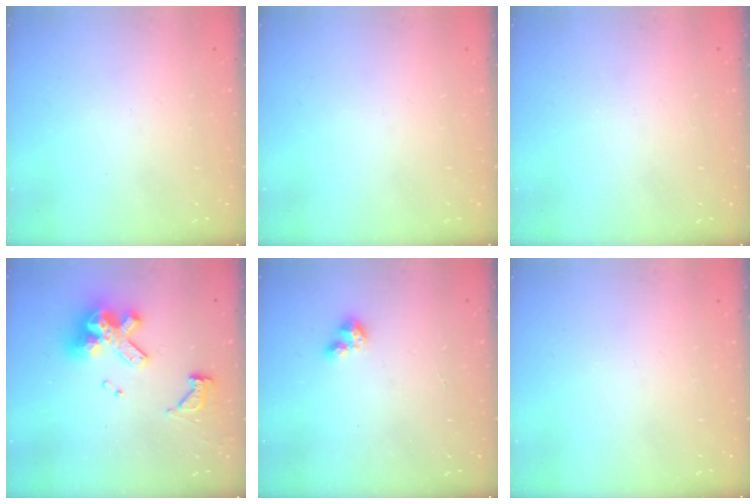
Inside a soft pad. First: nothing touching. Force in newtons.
{"total": 0.0}
{"total": 0.0}
{"total": 13.5, "press": 13.4, "slide": 1.5}
{"total": 2.6, "press": 2.6, "slide": 0.2}
{"total": 0.0}